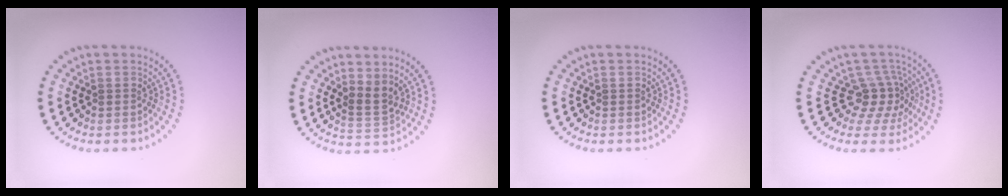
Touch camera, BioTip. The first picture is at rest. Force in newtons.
{"total": 2.3, "press": 1.5, "slide": 1.7}
{"total": 0.0}
{"total": 3.6, "press": 2.5, "slide": 2.6}